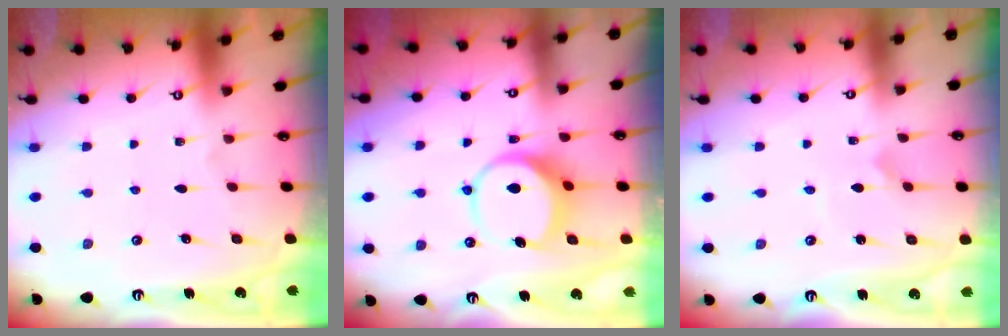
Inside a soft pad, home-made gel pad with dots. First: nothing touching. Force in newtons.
{"total": 8.9, "press": 8.9, "slide": 1.2}
{"total": 1.7, "press": 1.7, "slide": 0.2}